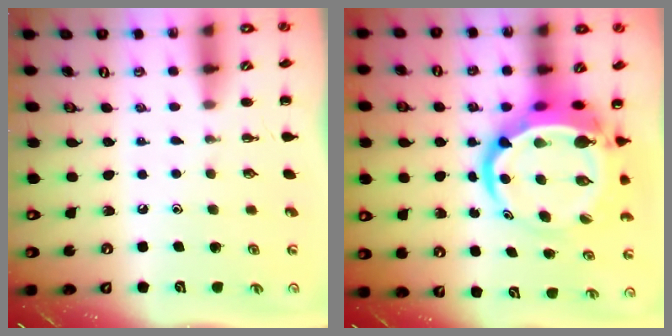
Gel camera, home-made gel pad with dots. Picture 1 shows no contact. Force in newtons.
{"total": 13.3, "press": 12.9, "slide": 3.2}